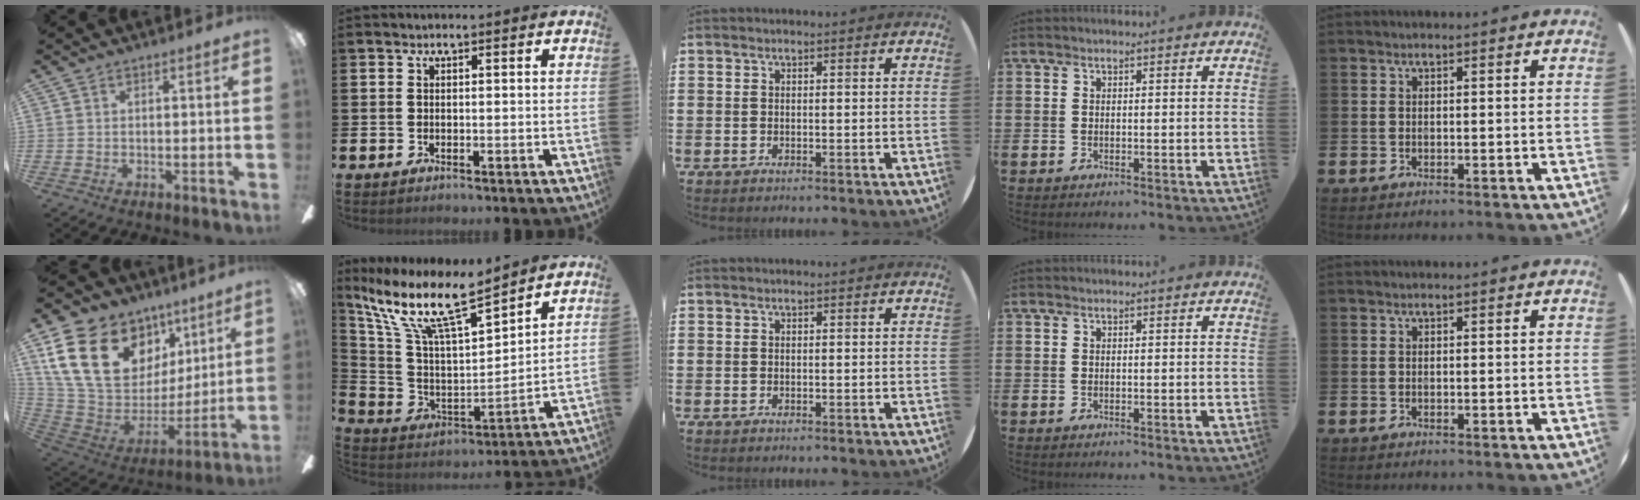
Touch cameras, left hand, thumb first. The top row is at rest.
{"thumb": {"total": 24.7, "force": [11.2, 16.9, 14.0], "torque": [-0.271, -0.037, 0.222]}, "index": {"total": 12.4, "force": [10.1, 2.5, 6.8], "torque": [-0.165, -0.062, 0.172]}}